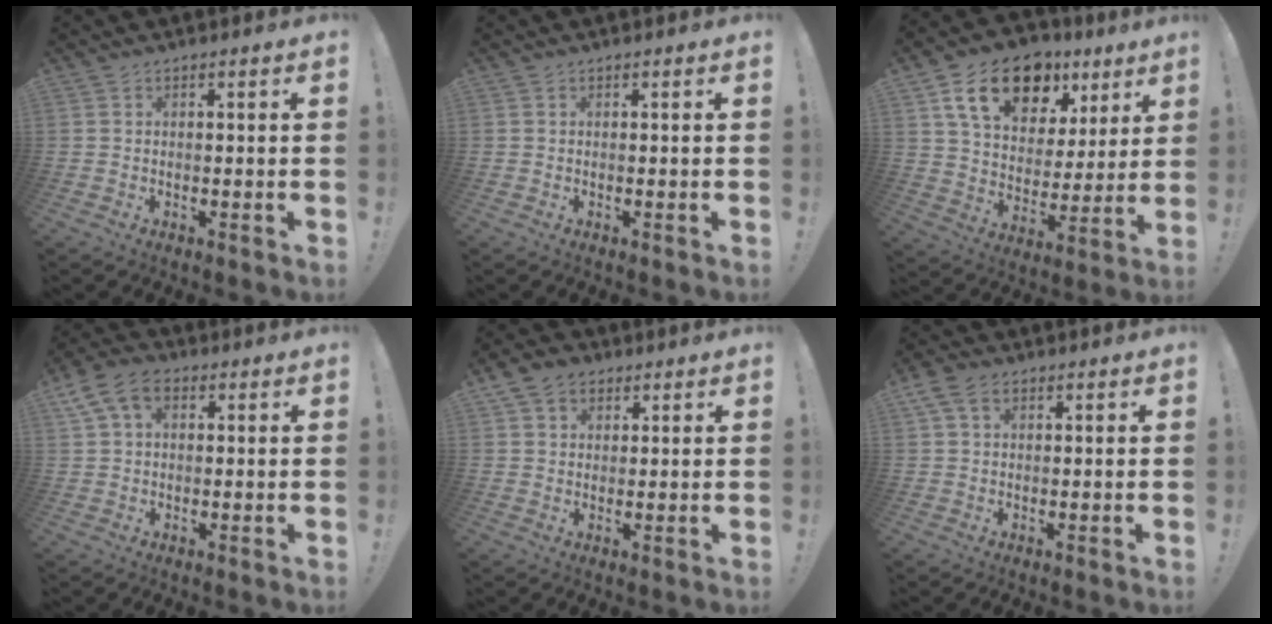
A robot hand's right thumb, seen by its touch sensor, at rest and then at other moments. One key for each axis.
{"total": 0.0}
{"total": 19.0, "fx": 10.2, "fy": 12.0, "fz": 10.7, "tx": -0.169, "ty": -0.042, "tz": 0.184}
{"total": 9.2, "fx": 3.5, "fy": 6.1, "fz": 5.8, "tx": -0.109, "ty": 0.003, "tz": 0.071}
{"total": 7.0, "fx": 3.4, "fy": 5.3, "fz": 2.9, "tx": -0.047, "ty": -0.004, "tz": 0.069}
{"total": 5.3, "fx": 2.4, "fy": 3.6, "fz": 3.1, "tx": -0.058, "ty": 0.004, "tz": 0.049}